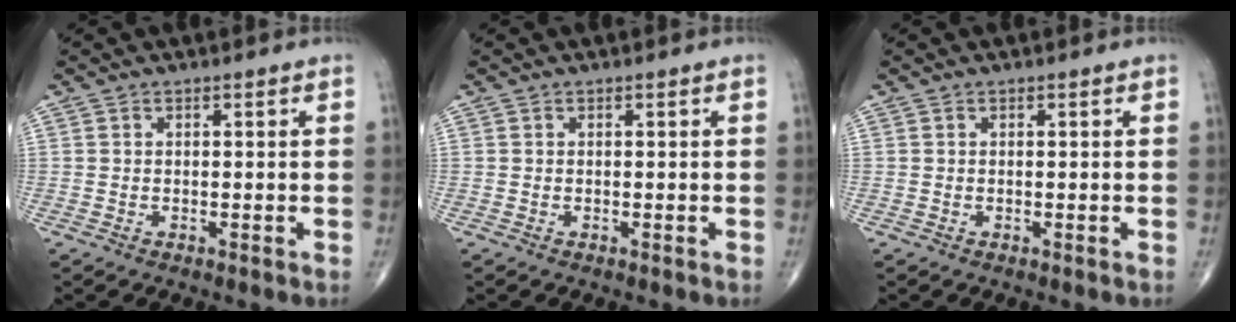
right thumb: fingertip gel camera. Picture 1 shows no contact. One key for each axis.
{"total": 0.0}
{"total": 0.0}